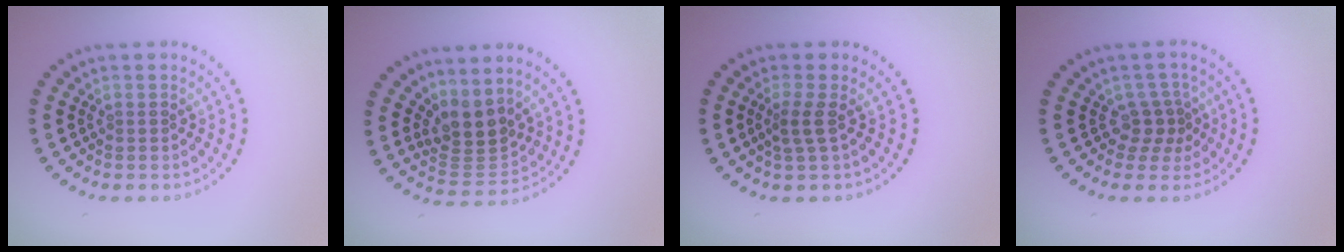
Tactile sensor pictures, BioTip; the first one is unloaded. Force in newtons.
{"total": 3.8, "press": 3.3, "slide": 1.9}
{"total": 1.9, "press": 1.5, "slide": 1.3}
{"total": 2.2, "press": 1.5, "slide": 1.6}